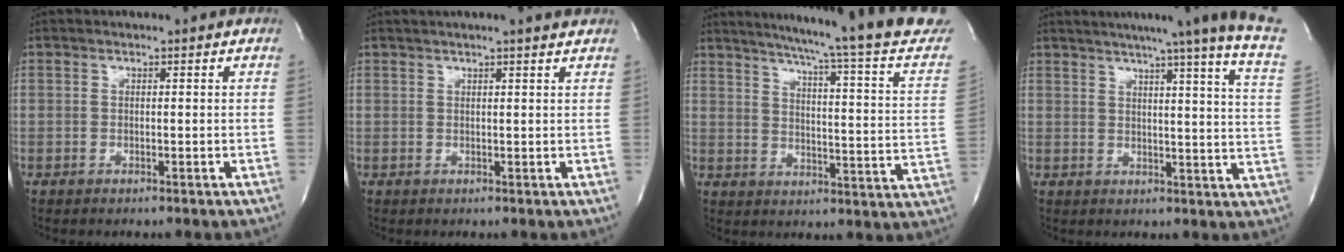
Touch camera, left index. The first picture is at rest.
{"total": 5.6, "force": [4.9, -0.4, 2.8], "torque": [-0.043, 0.019, 0.056]}
{"total": 25.8, "force": [22.5, -1.0, 12.5], "torque": [-0.186, -0.083, 0.271]}
{"total": 23.3, "force": [19.1, -1.6, 13.1], "torque": [-0.179, -0.057, 0.224]}